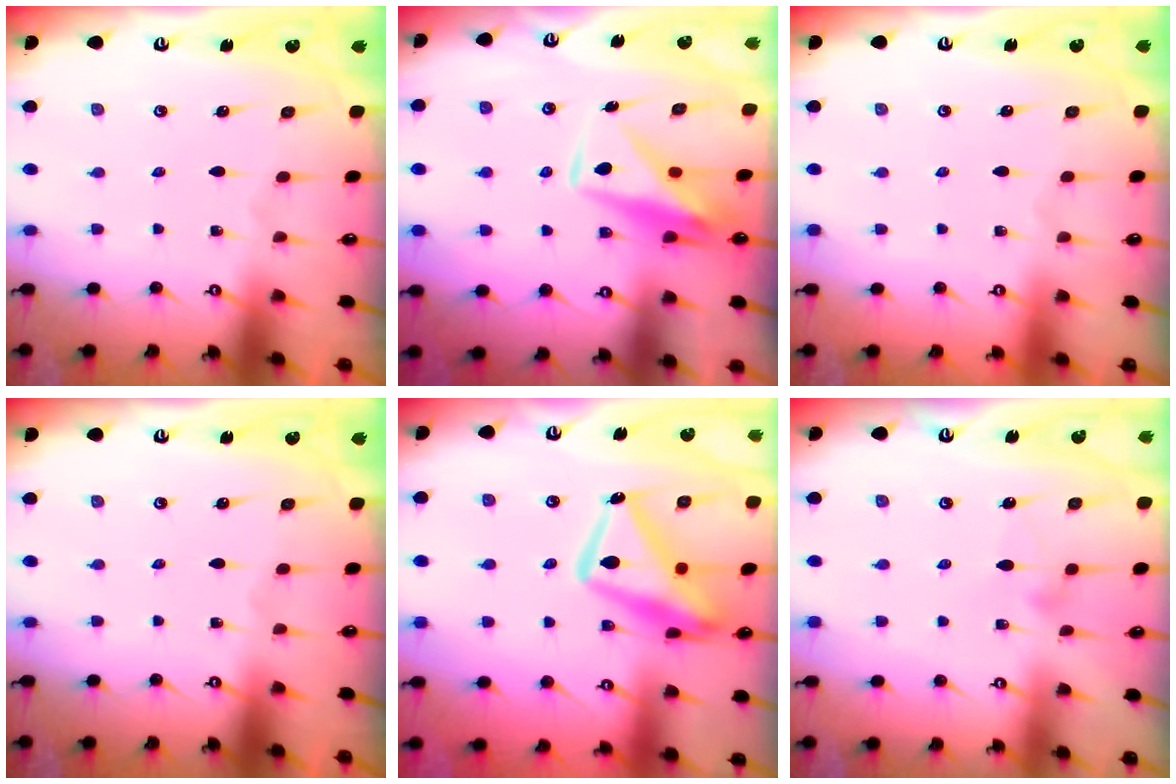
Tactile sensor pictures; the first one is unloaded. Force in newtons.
{"total": 9.3, "press": 9.3, "slide": 0.6}
{"total": 4.0, "press": 4.0, "slide": 0.1}
{"total": 0.0}
{"total": 17.8, "press": 17.7, "slide": 1.7}
{"total": 7.7, "press": 7.7, "slide": 0.3}